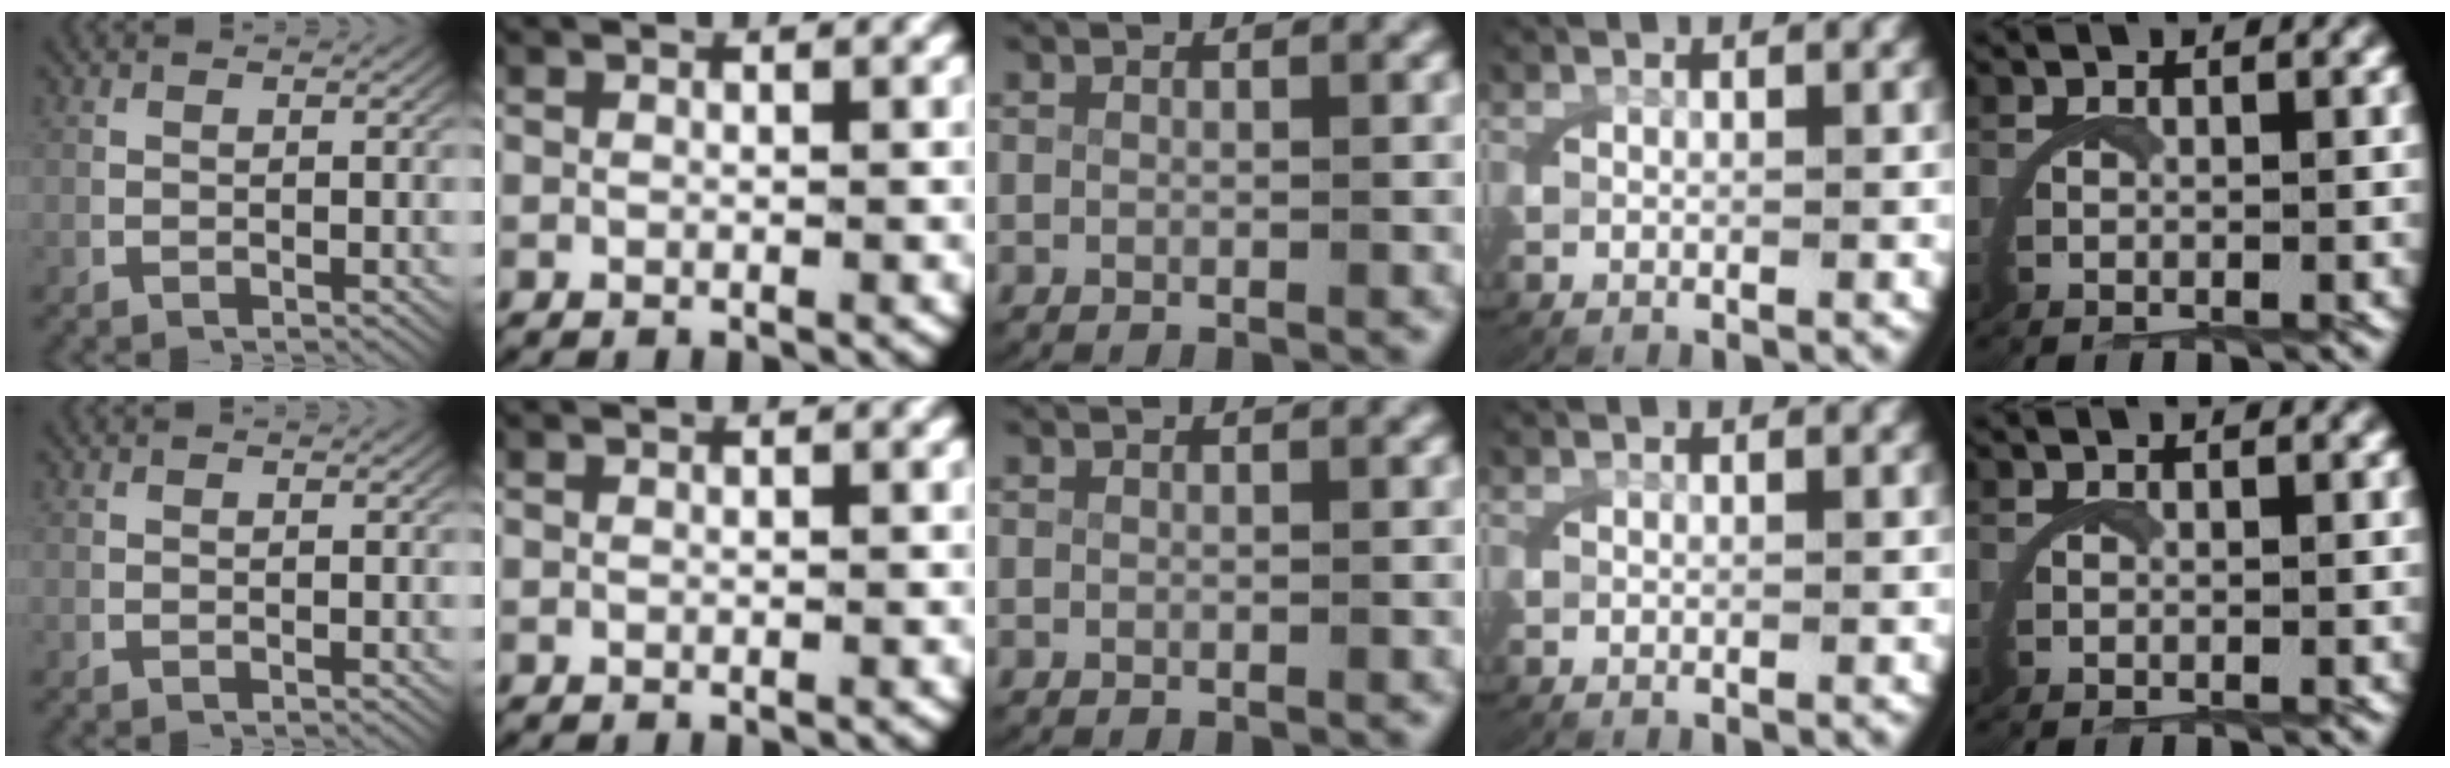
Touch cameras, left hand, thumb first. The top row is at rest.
{}